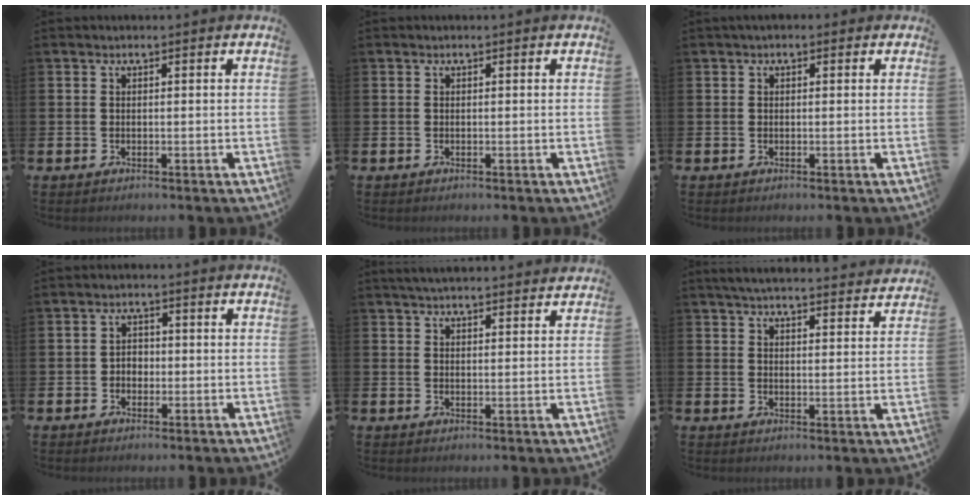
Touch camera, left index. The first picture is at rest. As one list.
[{"total": 0.0}, {"total": 0.7, "force": [0.2, 0.6, 0.4], "torque": [-0.006, 0.007, 0.002]}, {"total": 2.1, "force": [-0.4, 1.8, 1.0], "torque": [-0.008, 0.002, -0.015]}, {"total": 3.8, "force": [3.6, 0.4, 0.9], "torque": [-0.023, -0.013, 0.068]}, {"total": 4.9, "force": [4.8, 0.3, 0.9], "torque": [-0.029, -0.028, 0.085]}]